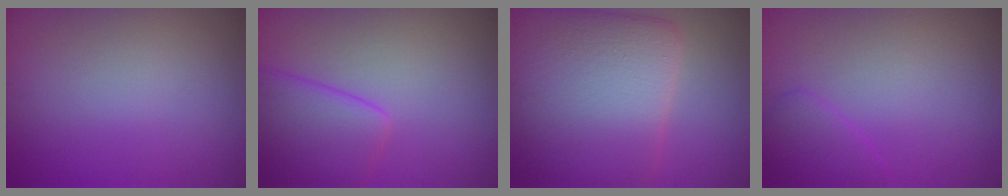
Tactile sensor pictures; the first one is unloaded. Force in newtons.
{"total": 5.2, "press": 5.2, "slide": 0.3}
{"total": 13.2, "press": 13.2, "slide": 0.2}
{"total": 1.8, "press": 1.8, "slide": 0.1}